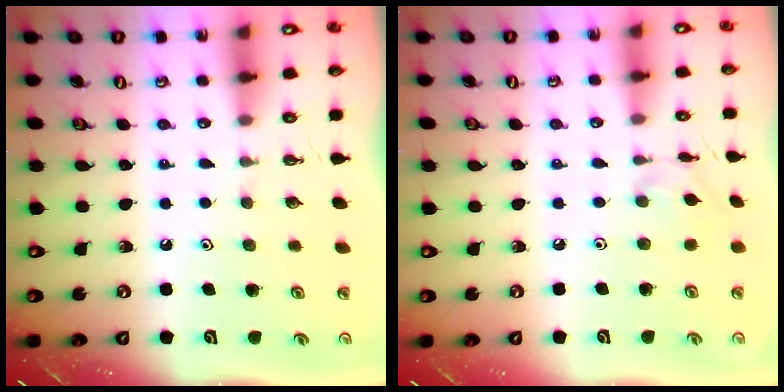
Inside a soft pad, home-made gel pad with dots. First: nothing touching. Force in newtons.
{"total": 1.8, "press": 1.8, "slide": 0.1}